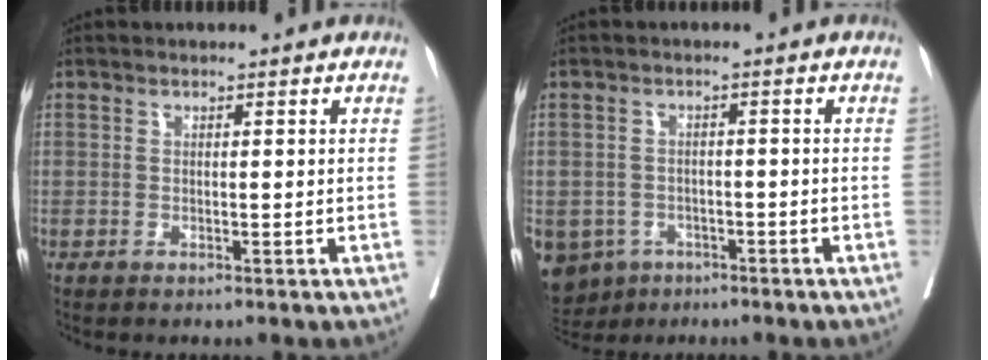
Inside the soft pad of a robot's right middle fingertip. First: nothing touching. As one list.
[{"total": 9.2, "force": [-5.5, 7.0, 2.3], "torque": [-0.063, -0.007, -0.078]}]